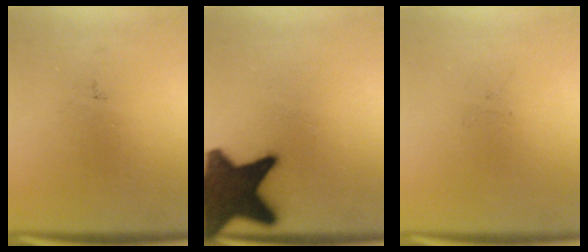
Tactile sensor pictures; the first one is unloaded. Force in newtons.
{"total": 18.0}
{"total": 0.0}